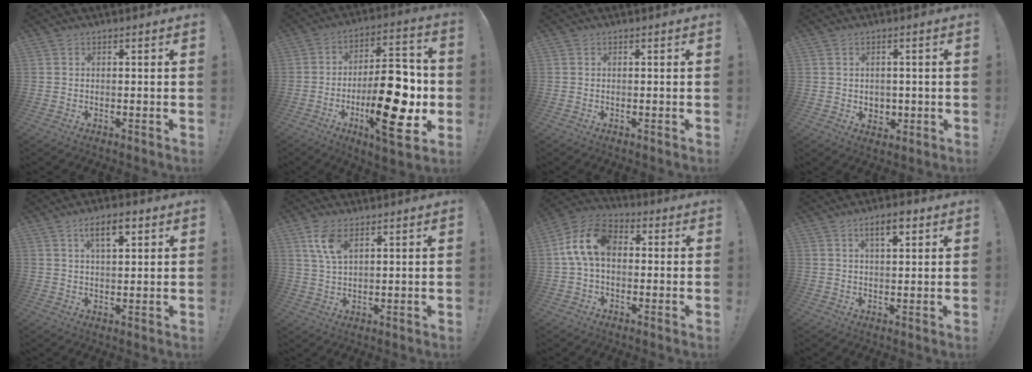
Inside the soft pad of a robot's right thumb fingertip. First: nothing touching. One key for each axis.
{"total": 24.1, "fx": -5.5, "fy": 9.5, "fz": 21.5, "tx": -0.331, "ty": 0.031, "tz": -0.079}
{"total": 0.0}
{"total": 3.5, "fx": 1.0, "fy": 3.2, "fz": 0.9, "tx": 0.001, "ty": -0.009, "tz": 0.018}
{"total": 6.5, "fx": 3.3, "fy": 2.5, "fz": 5.0, "tx": -0.075, "ty": -0.009, "tz": 0.052}
{"total": 7.7, "fx": 4.1, "fy": 3.7, "fz": 5.4, "tx": -0.102, "ty": -0.014, "tz": 0.074}
{"total": 13.1, "fx": 1.6, "fy": 8.5, "fz": 9.8, "tx": -0.188, "ty": 0.014, "tz": 0.031}
{"total": 5.1, "fx": 2.7, "fy": 1.8, "fz": 3.9, "tx": -0.054, "ty": -0.009, "tz": 0.041}